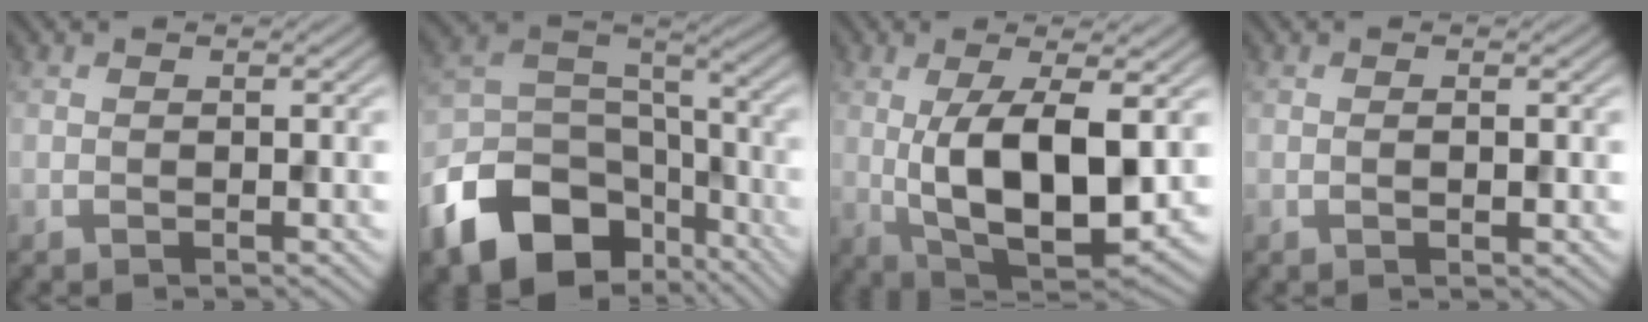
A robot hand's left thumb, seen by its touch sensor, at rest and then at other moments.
{"total": 15.5, "force": [-8.6, 10.1, 8.0], "torque": [-0.201, -0.042, -0.154]}
{"total": 12.8, "force": [-0.2, 5.4, 11.6], "torque": [-0.215, -0.011, 0.009]}
{"total": 1.2, "force": [-0.3, 0.3, 1.1], "torque": [-0.018, 0.000, -0.003]}